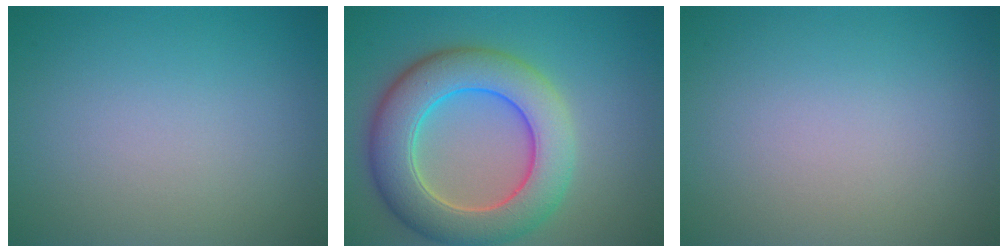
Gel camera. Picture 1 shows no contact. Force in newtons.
{"total": 8.6, "press": 8.6, "slide": 0.3}
{"total": 0.0}